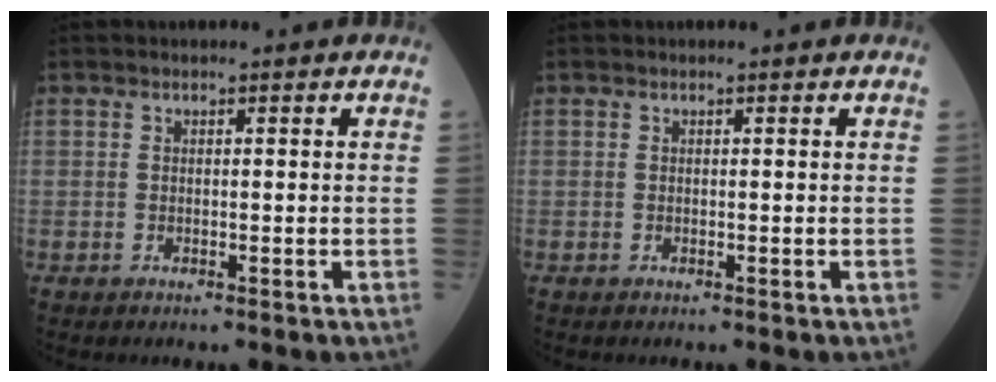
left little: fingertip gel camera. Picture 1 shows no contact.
{"total": 0.0}